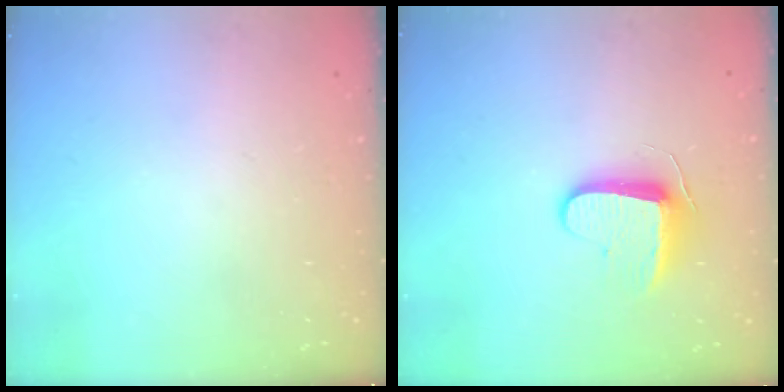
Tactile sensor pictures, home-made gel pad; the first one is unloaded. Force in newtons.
{"total": 8.7, "press": 8.7, "slide": 0.6}